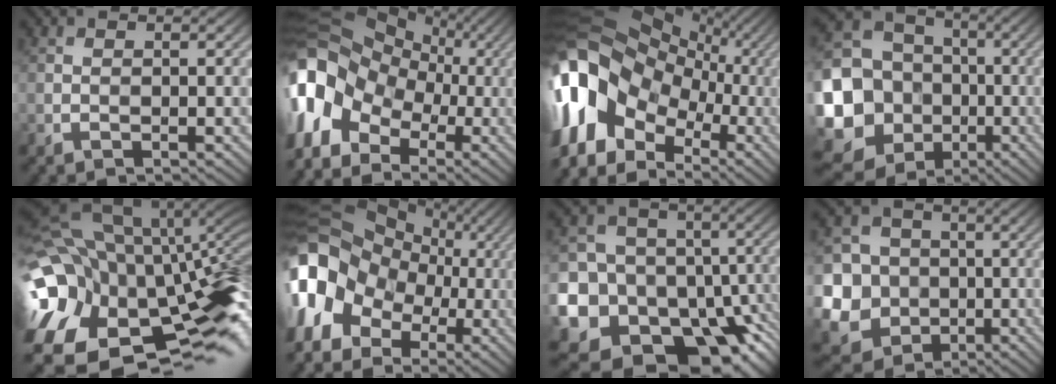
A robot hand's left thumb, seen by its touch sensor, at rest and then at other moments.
{"total": 16.7, "force": [-2.2, 13.3, 9.9], "torque": [-0.266, -0.007, -0.039]}
{"total": 20.0, "force": [-2.2, 15.4, 12.5], "torque": [-0.290, -0.003, -0.026]}
{"total": 22.7, "force": [-6.6, 20.0, 8.4], "torque": [-0.247, -0.017, -0.134]}
{"total": 20.2, "force": [-3.5, 13.4, 14.6], "torque": [-0.286, 0.010, -0.041]}
{"total": 18.2, "force": [-2.6, 15.1, 9.8], "torque": [-0.251, -0.006, -0.061]}
{"total": 21.3, "force": [-11.4, 16.0, 8.3], "torque": [-0.197, -0.059, -0.174]}
{"total": 14.1, "force": [-3.9, 12.9, 4.3], "torque": [-0.160, -0.033, -0.082]}